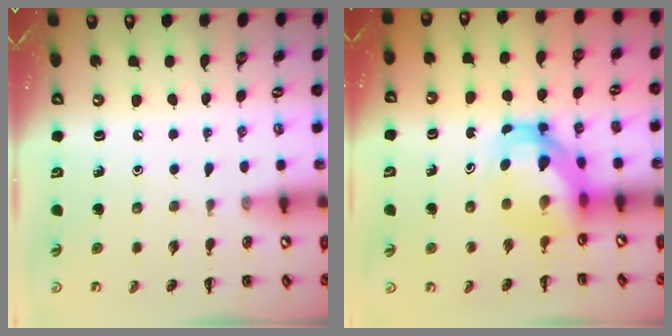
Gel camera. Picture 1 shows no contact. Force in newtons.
{"total": 5.8, "press": 5.6, "slide": 1.4}